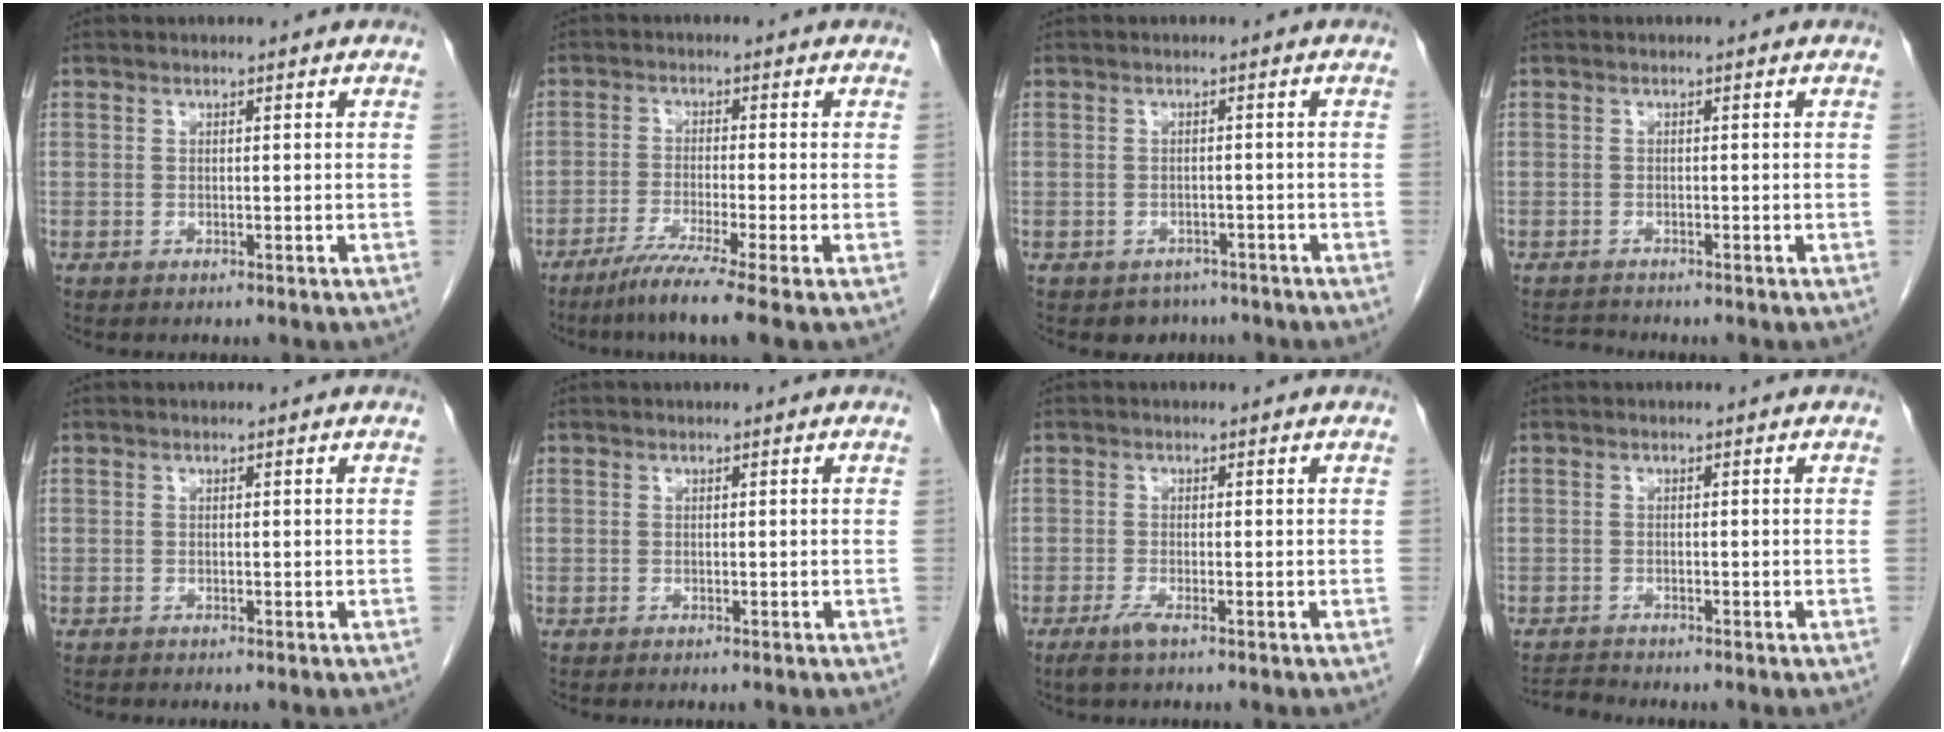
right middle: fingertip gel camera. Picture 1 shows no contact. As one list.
[{"total": 7.3, "force": [-5.0, -1.3, 5.2], "torque": [-0.088, -0.025, -0.088]}, {"total": 3.2, "force": [-2.4, 2.1, 0.0], "torque": [-0.001, 0.007, -0.031]}, {"total": 1.6, "force": [-1.5, -0.1, -0.2], "torque": [0.002, -0.011, -0.024]}, {"total": 0.0}, {"total": 0.0}, {"total": 1.9, "force": [-1.3, 0.0, 1.4], "torque": [-0.034, -0.005, -0.027]}, {"total": 1.7, "force": [-1.5, -0.6, -0.3], "torque": [0.002, -0.014, -0.028]}]